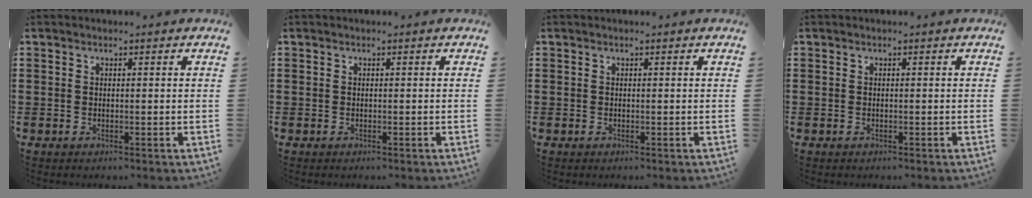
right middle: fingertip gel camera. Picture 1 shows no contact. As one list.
[{"total": 0.0}, {"total": 0.0}, {"total": 0.0}]